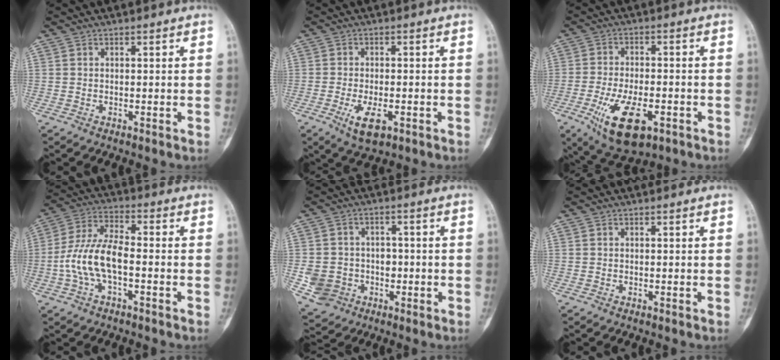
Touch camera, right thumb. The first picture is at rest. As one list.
[{"total": 5.6, "force": [-2.3, 2.5, 4.4], "torque": [-0.081, -0.001, -0.035]}, {"total": 12.8, "force": [-5.3, 5.9, 10.0], "torque": [-0.177, 0.007, -0.082]}, {"total": 10.7, "force": [-2.3, 4.8, 9.2], "torque": [-0.197, 0.037, -0.050]}, {"total": 8.0, "force": [-2.2, 7.4, 2.2], "torque": [-0.020, 0.021, -0.029]}, {"total": 0.0}]